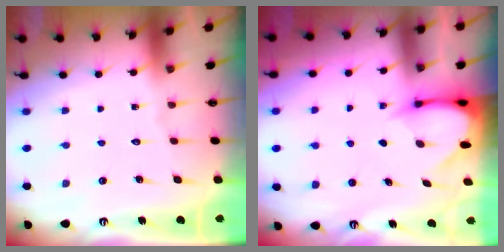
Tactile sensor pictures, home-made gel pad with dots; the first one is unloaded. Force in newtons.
{"total": 3.5, "press": 3.4, "slide": 0.3}